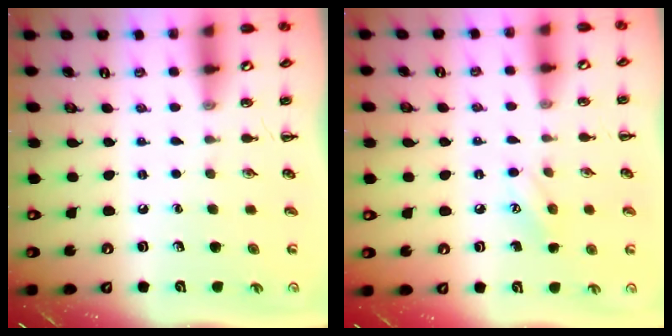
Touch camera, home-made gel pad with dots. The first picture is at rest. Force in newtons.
{"total": 8.1, "press": 7.9, "slide": 2.0}